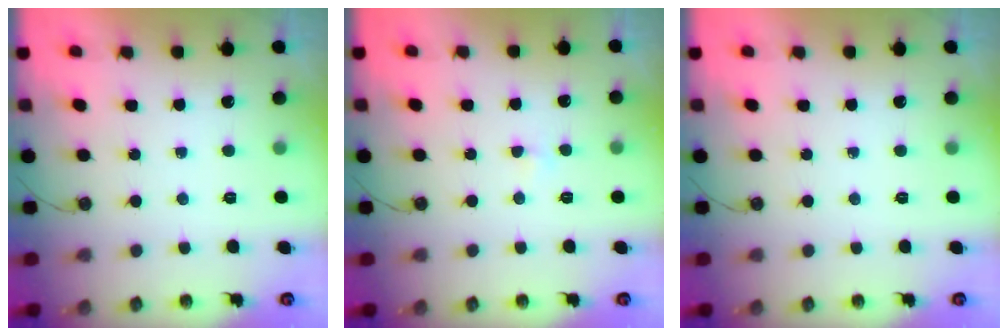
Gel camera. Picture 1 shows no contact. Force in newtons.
{"total": 2.5, "press": 2.5, "slide": 0.4}
{"total": 0.0}